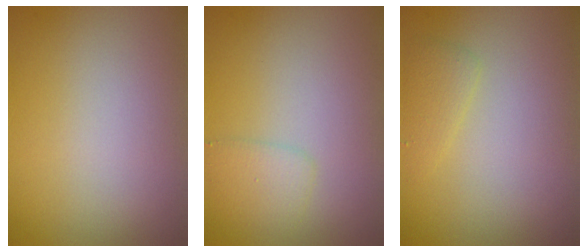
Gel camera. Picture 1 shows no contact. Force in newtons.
{"total": 1.7, "press": 1.7, "slide": 0.2}
{"total": 1.4, "press": 1.4, "slide": 0.1}